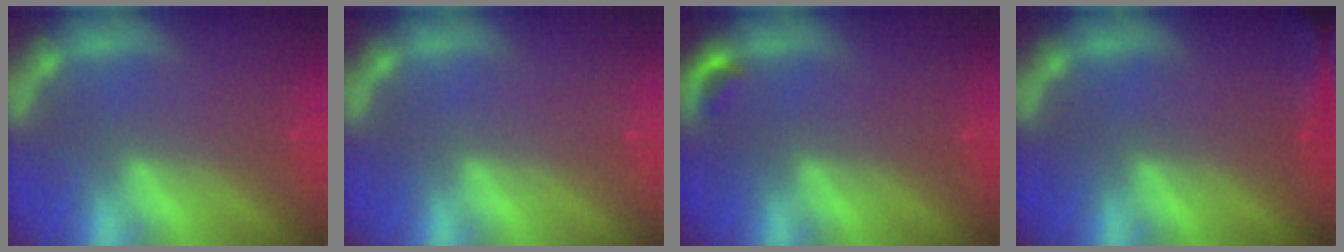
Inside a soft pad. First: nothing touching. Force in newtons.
{"total": 0.0}
{"total": 0.9}
{"total": 6.0}